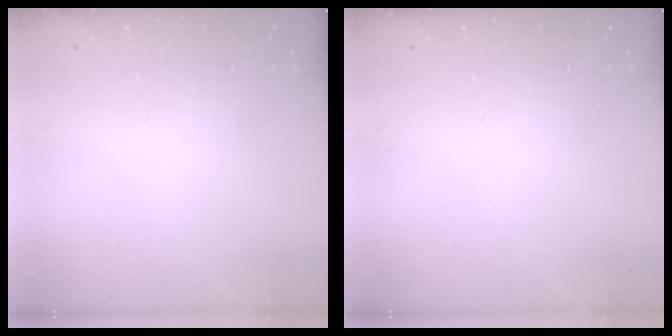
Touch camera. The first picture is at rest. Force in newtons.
{"total": 0.0}